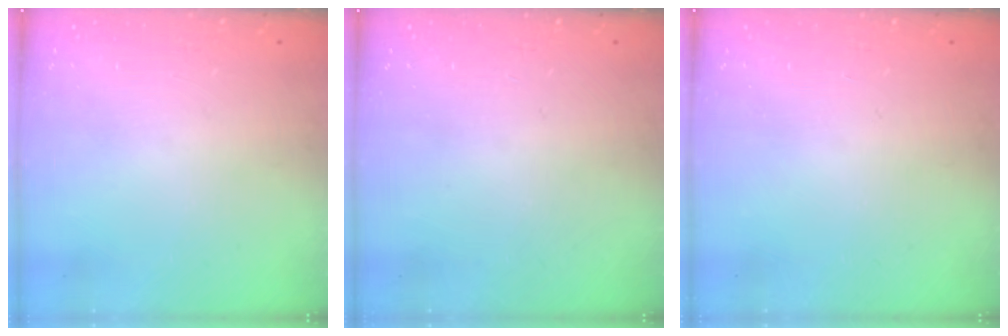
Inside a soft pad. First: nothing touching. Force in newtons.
{"total": 12.1, "press": 3.1, "slide": 11.7}
{"total": 0.0}